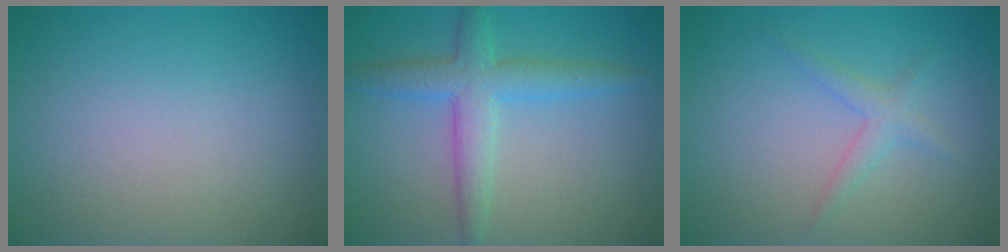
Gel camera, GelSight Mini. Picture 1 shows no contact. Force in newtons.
{"total": 4.1, "press": 4.1, "slide": 0.0}
{"total": 1.7, "press": 1.7, "slide": 0.1}